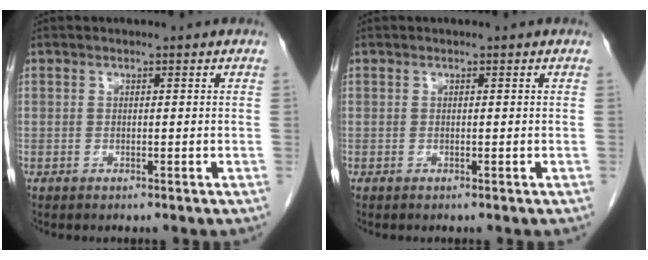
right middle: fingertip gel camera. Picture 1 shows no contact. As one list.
[{"total": 0.0}]